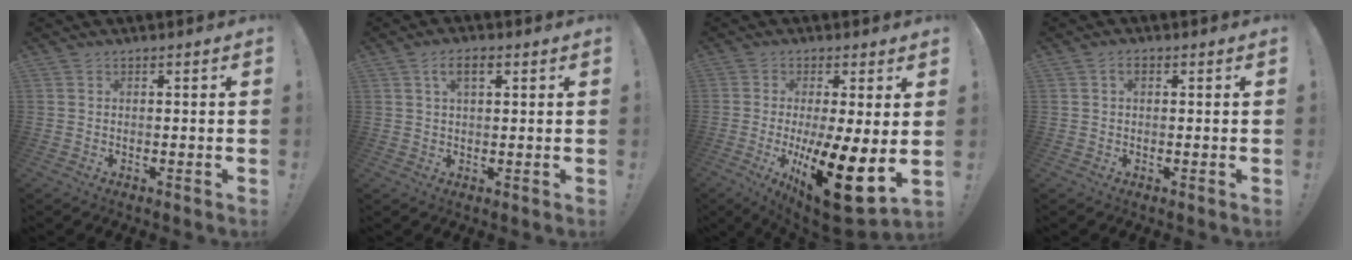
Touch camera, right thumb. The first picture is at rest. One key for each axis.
{"total": 4.8, "fx": 1.8, "fy": 2.2, "fz": 3.8, "tx": -0.064, "ty": 0.002, "tz": 0.028}
{"total": 15.4, "fx": -3.5, "fy": 2.8, "fz": 14.7, "tx": -0.220, "ty": -0.010, "tz": -0.050}
{"total": 1.5, "fx": 0.3, "fy": 0.9, "fz": 1.1, "tx": -0.016, "ty": 0.002, "tz": 0.003}